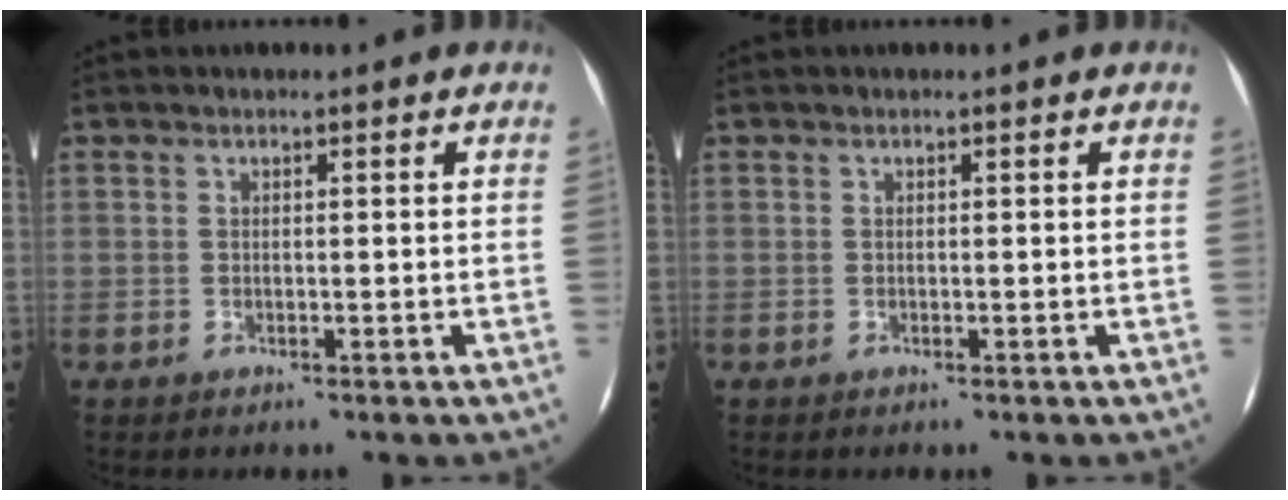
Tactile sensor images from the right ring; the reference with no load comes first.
{"total": 0.0}